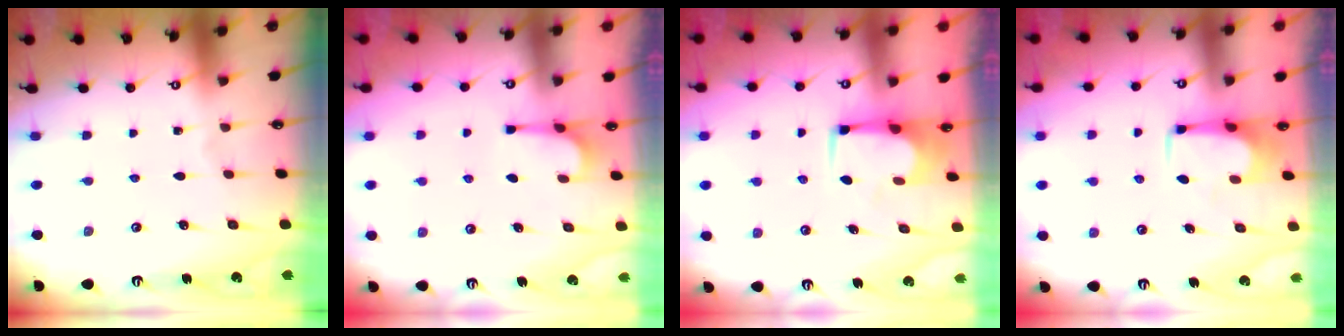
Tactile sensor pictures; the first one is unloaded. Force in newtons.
{"total": 4.2, "press": 4.1, "slide": 0.7}
{"total": 1.7, "press": 1.7, "slide": 0.3}
{"total": 3.9, "press": 3.9, "slide": 0.4}